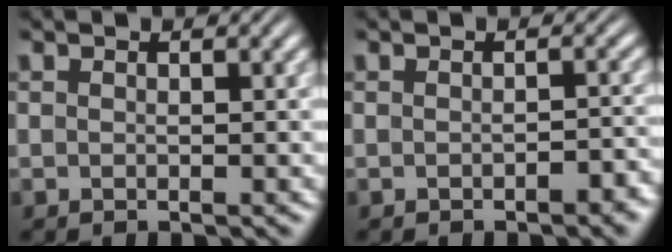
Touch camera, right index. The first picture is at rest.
{"total": 1.2, "force": [-1.2, 0.0, 0.3], "torque": [-0.008, 0.000, -0.020]}